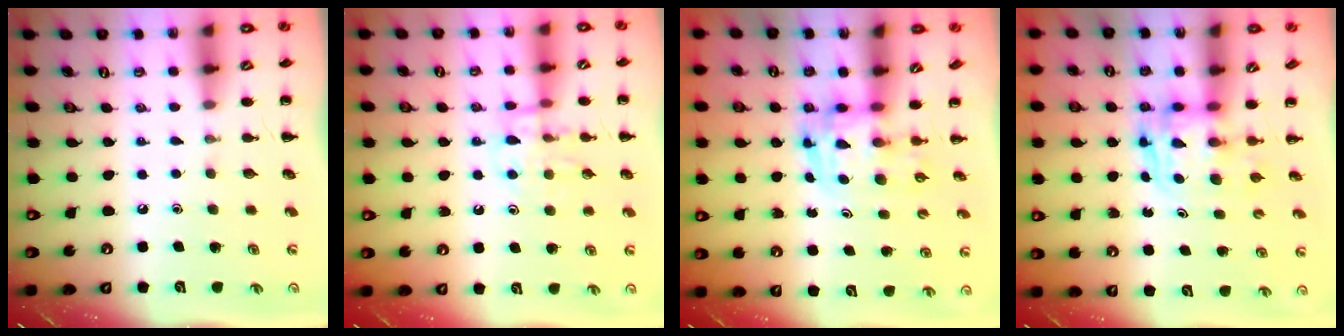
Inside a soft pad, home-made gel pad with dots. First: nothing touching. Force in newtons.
{"total": 11.5, "press": 11.5, "slide": 1.1}
{"total": 3.6, "press": 3.5, "slide": 0.6}
{"total": 2.6, "press": 2.6, "slide": 0.2}